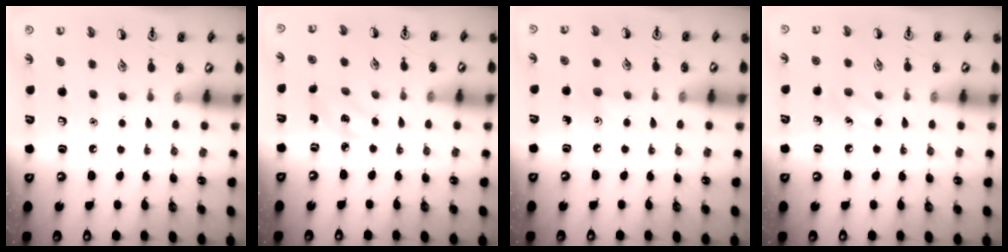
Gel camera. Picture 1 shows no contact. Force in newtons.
{"total": 2.6, "press": 2.5, "slide": 0.8}
{"total": 3.7, "press": 3.5, "slide": 1.3}
{"total": 4.9, "press": 4.7, "slide": 1.4}